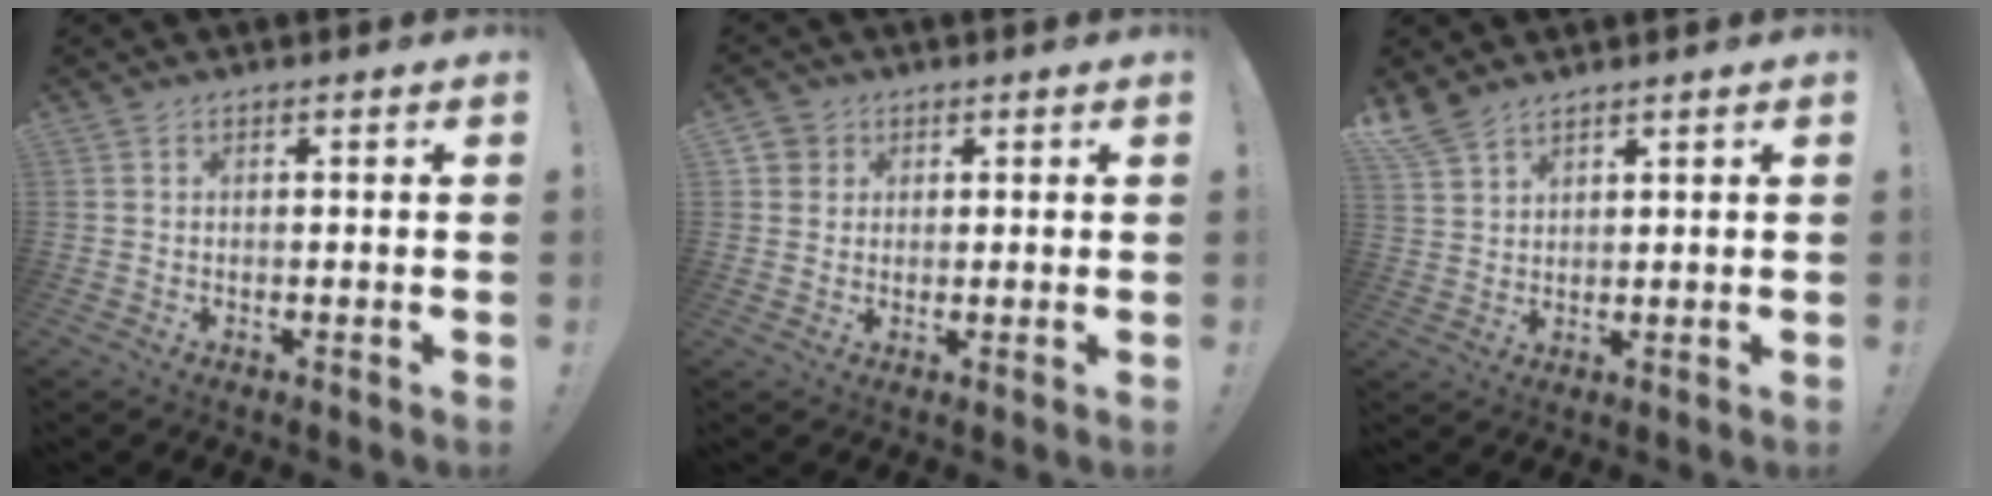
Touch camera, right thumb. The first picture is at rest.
{"total": 3.5, "force": [1.6, 3.1, 0.5], "torque": [-0.005, -0.005, 0.028]}
{"total": 6.0, "force": [4.9, 2.4, 2.6], "torque": [-0.058, -0.022, 0.095]}